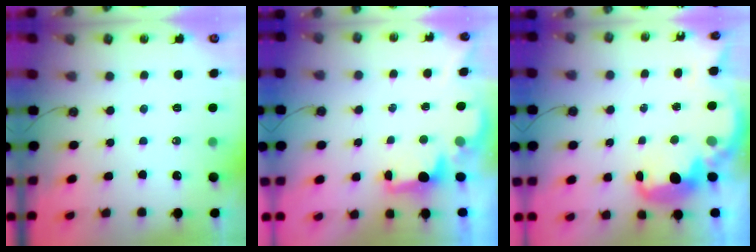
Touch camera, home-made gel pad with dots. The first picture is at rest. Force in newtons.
{"total": 1.6, "press": 1.4, "slide": 0.7}
{"total": 5.3, "press": 5.2, "slide": 0.5}